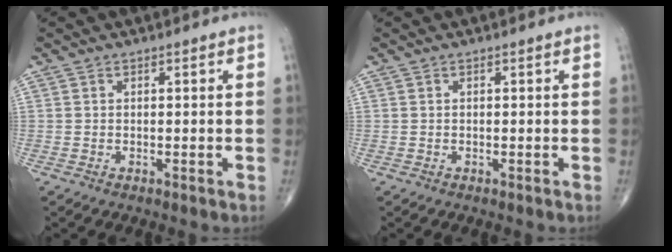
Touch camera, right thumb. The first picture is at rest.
{"total": 0.0}